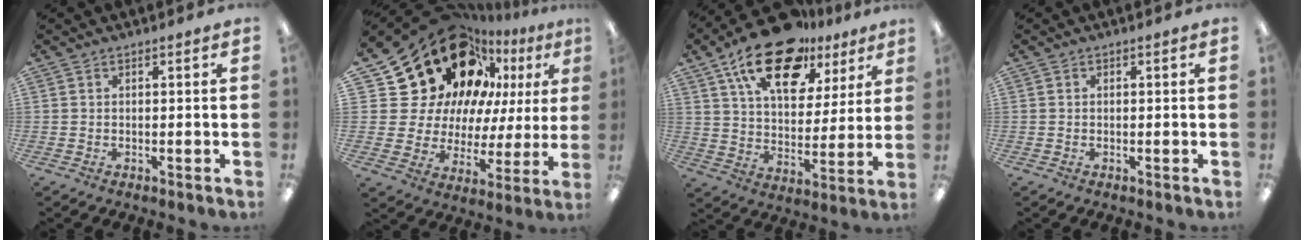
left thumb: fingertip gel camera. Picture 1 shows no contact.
{"total": 24.4, "force": [15.9, 15.4, 10.3], "torque": [-0.187, -0.112, 0.309]}
{"total": 20.5, "force": [13.2, 10.1, 12.0], "torque": [-0.196, -0.064, 0.228]}
{"total": 0.0}